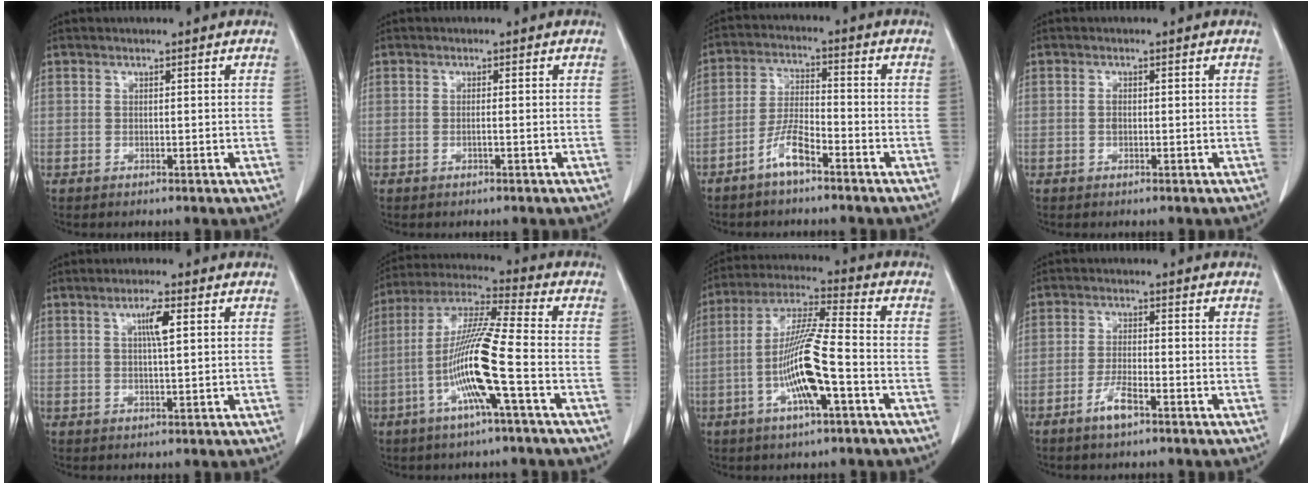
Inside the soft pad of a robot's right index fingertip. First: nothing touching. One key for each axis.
{"total": 0.6, "fx": -0.2, "fy": 0.0, "fz": 0.5, "tx": -0.011, "ty": 0.001, "tz": -0.003}
{"total": 5.8, "fx": -3.8, "fy": 1.1, "fz": 4.2, "tx": -0.091, "ty": 0.004, "tz": -0.075}
{"total": 0.9, "fx": -0.1, "fy": 0.5, "fz": 0.7, "tx": -0.017, "ty": 0.001, "tz": -0.003}
{"total": 3.7, "fx": 1.2, "fy": 0.3, "fz": 3.5, "tx": -0.061, "ty": 0.000, "tz": 0.020}
{"total": 13.6, "fx": -4.1, "fy": -0.5, "fz": 12.9, "tx": -0.261, "ty": 0.000, "tz": -0.088}
{"total": 12.4, "fx": -3.6, "fy": 1.0, "fz": 11.8, "tx": -0.235, "ty": 0.001, "tz": -0.071}
{"total": 4.2, "fx": -2.6, "fy": 0.6, "fz": 3.3, "tx": -0.066, "ty": -0.002, "tz": -0.049}